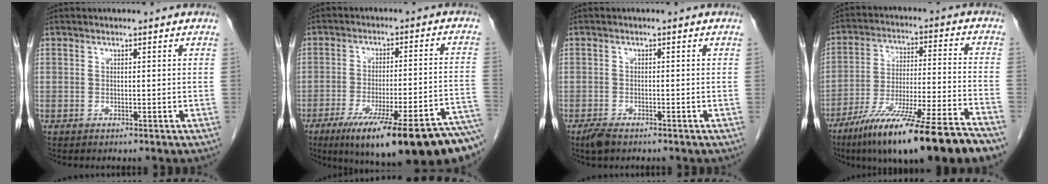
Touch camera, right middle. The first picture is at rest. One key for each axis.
{"total": 24.2, "fx": -17.7, "fy": 1.5, "fz": 16.3, "tx": -0.163, "ty": -0.014, "tz": -0.250}
{"total": 2.4, "fx": -1.8, "fy": 0.8, "fz": 1.3, "tx": -0.028, "ty": -0.003, "tz": -0.031}
{"total": 21.1, "fx": -15.5, "fy": 0.3, "fz": 14.3, "tx": -0.202, "ty": -0.039, "tz": -0.256}